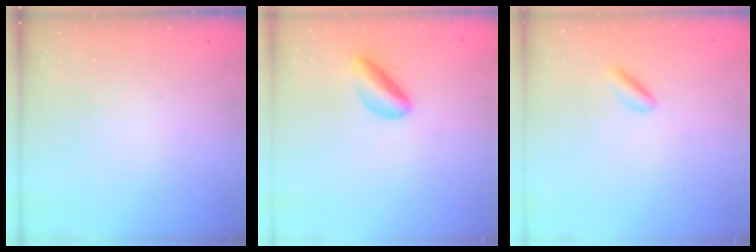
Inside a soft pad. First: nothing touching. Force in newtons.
{"total": 5.8, "press": 5.6, "slide": 1.4}
{"total": 2.6, "press": 2.5, "slide": 0.8}